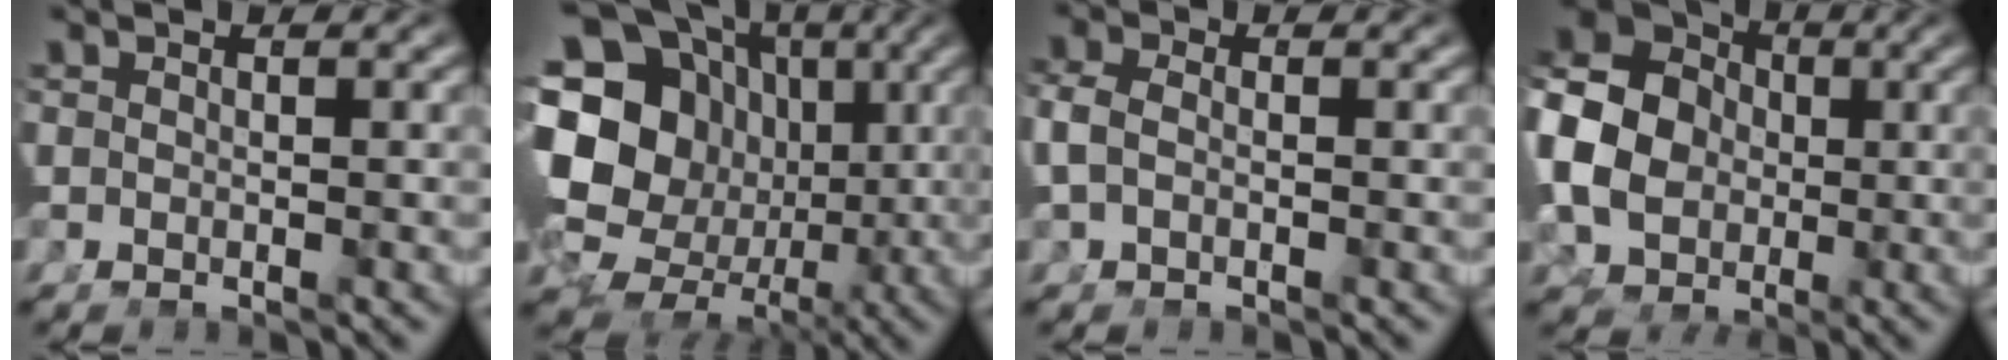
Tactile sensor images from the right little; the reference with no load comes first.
{"total": 24.1, "force": [0.1, 20.7, 12.3], "torque": [-0.255, -0.040, -0.004]}
{"total": 2.3, "force": [0.1, 2.0, 1.3], "torque": [-0.038, 0.005, -0.002]}
{"total": 11.8, "force": [1.2, 9.8, 6.4], "torque": [-0.138, -0.011, 0.021]}